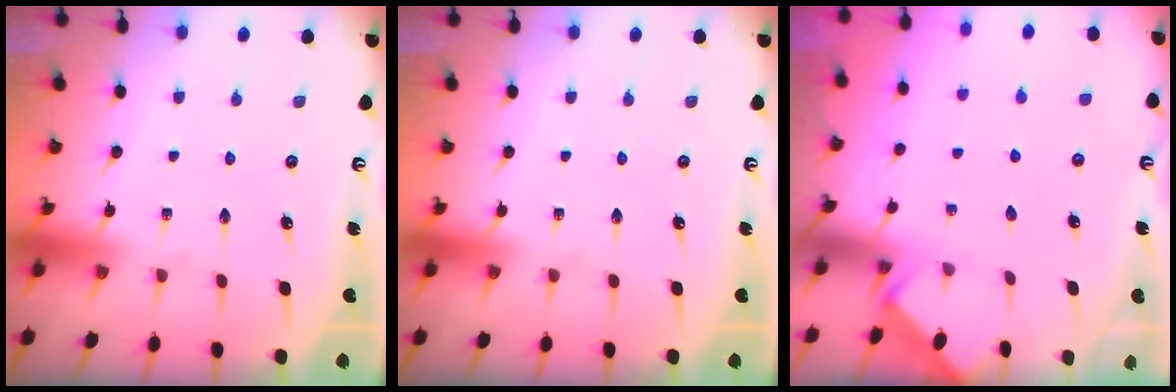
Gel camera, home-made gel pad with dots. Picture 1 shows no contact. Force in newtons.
{"total": 0.0}
{"total": 1.7, "press": 1.7, "slide": 0.2}